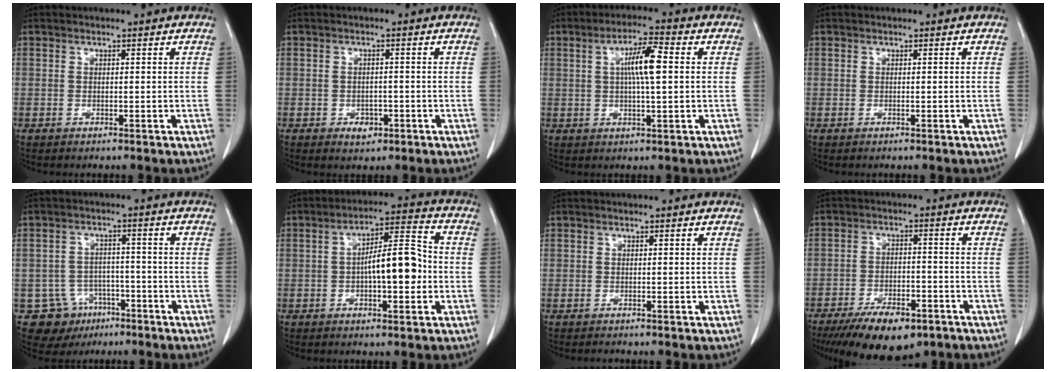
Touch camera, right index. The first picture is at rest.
{"total": 2.3, "force": [-1.1, 1.7, 1.2], "torque": [-0.009, 0.005, -0.005]}
{"total": 6.8, "force": [1.1, 0.8, 6.7], "torque": [-0.118, 0.009, 0.016]}
{"total": 0.0}
{"total": 10.0, "force": [-5.7, 7.9, 2.1], "torque": [-0.037, 0.025, -0.077]}
{"total": 9.6, "force": [-1.1, 2.8, 9.1], "torque": [-0.152, 0.024, -0.018]}
{"total": 0.5, "force": [-0.5, 0.2, 0.2], "torque": [-0.003, 0.000, -0.008]}
{"total": 12.5, "force": [-8.6, 4.8, 7.7], "torque": [-0.122, -0.009, -0.135]}